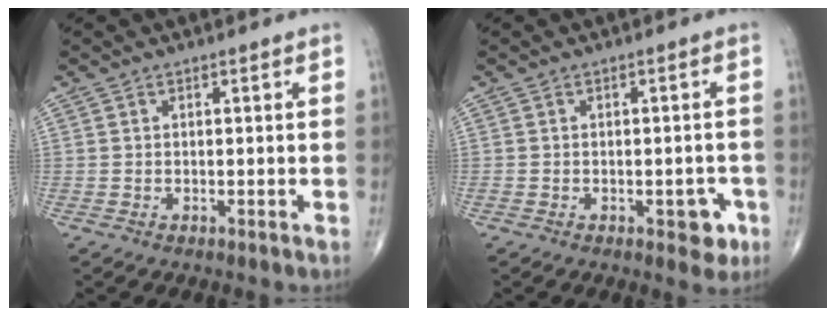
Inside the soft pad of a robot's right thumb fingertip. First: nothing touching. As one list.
[{"total": 4.3, "force": [-1.8, 2.3, 3.1], "torque": [-0.013, 0.012, -0.020]}]